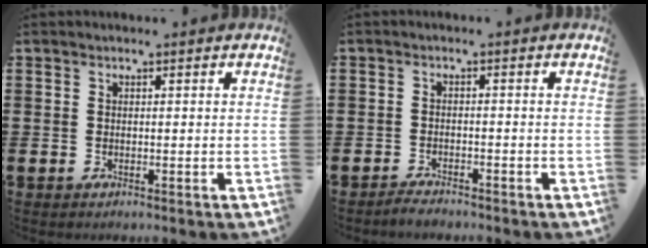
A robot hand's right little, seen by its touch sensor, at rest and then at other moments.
{"total": 1.5, "force": [-1.5, 0.1, 0.1], "torque": [-0.006, 0.001, -0.030]}